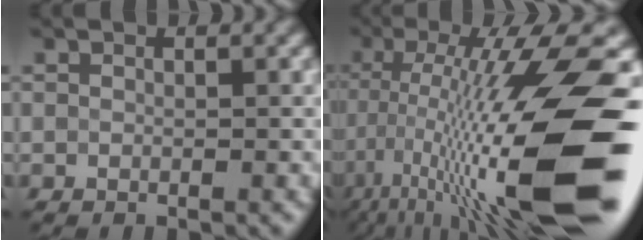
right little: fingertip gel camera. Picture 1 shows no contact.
{"total": 18.0, "force": [-4.3, 4.1, 17.0], "torque": [-0.289, 0.028, -0.073]}